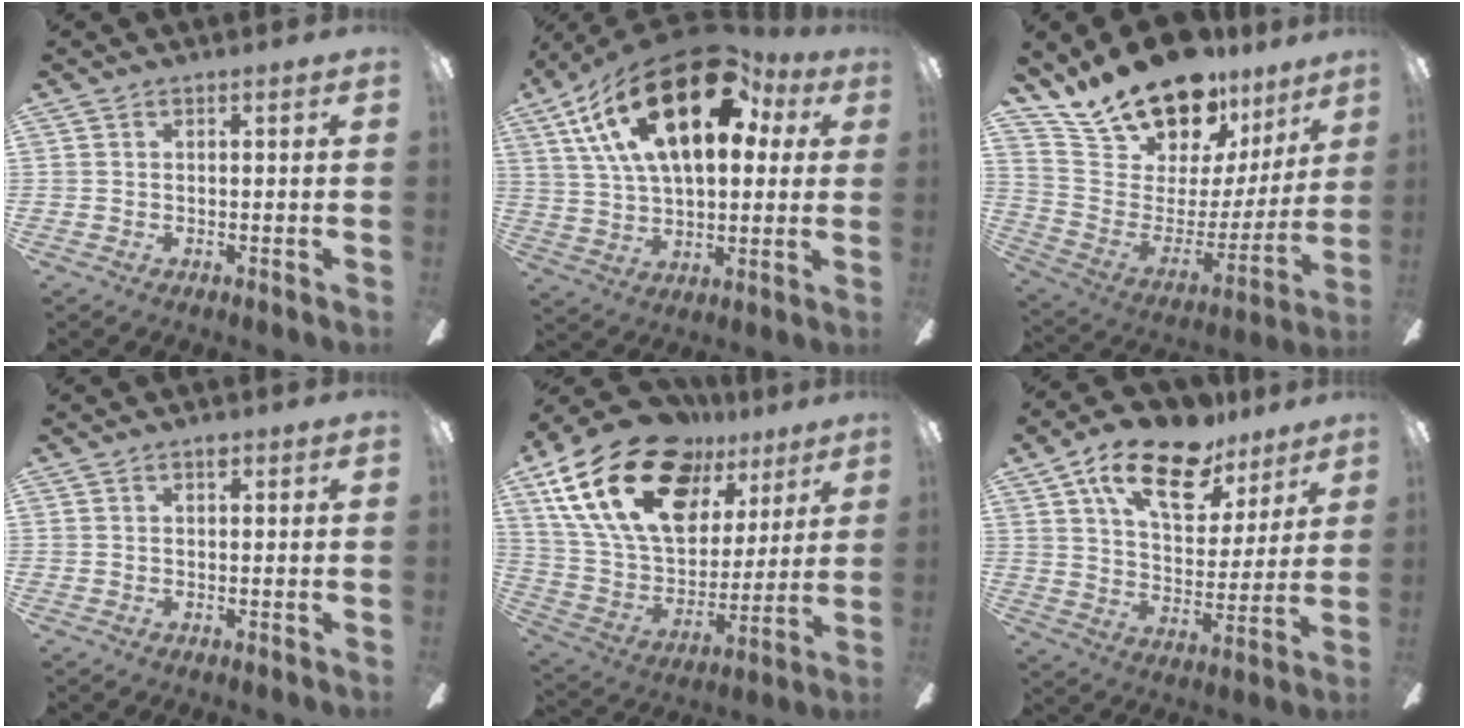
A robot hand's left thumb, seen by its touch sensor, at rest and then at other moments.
{"total": 26.9, "force": [13.1, 13.2, 19.4], "torque": [-0.342, -0.052, 0.218]}
{"total": 19.0, "force": [16.8, 7.4, 5.3], "torque": [-0.117, -0.131, 0.309]}
{"total": 1.5, "force": [0.7, 0.9, 1.0], "torque": [-0.004, -0.002, 0.008]}
{"total": 26.1, "force": [14.6, 14.8, 15.6], "torque": [-0.288, -0.080, 0.269]}
{"total": 19.2, "force": [12.3, 9.3, 11.4], "torque": [-0.190, -0.058, 0.212]}